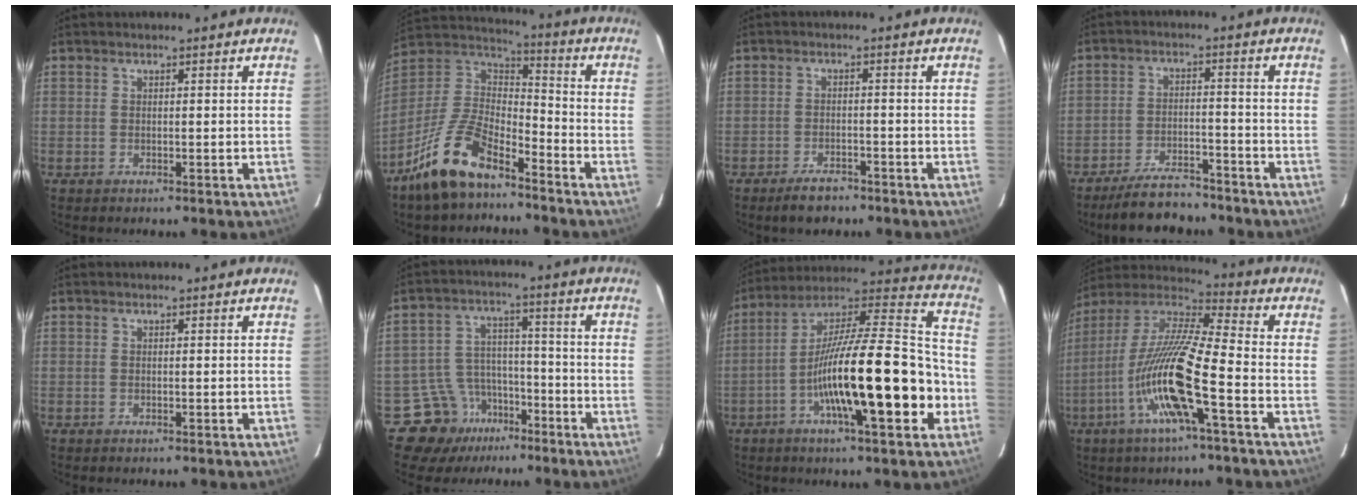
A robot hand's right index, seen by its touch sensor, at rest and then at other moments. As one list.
[{"total": 13.7, "force": [-9.7, 4.9, 8.3], "torque": [-0.179, 0.012, -0.188]}, {"total": 3.9, "force": [-3.0, 1.8, 1.8], "torque": [-0.035, 0.000, -0.045]}, {"total": 7.9, "force": [-7.1, 2.4, 2.6], "torque": [-0.048, -0.005, -0.122]}, {"total": 0.0}, {"total": 10.0, "force": [-6.0, 7.9, 1.1], "torque": [-0.018, 0.051, -0.086]}, {"total": 23.2, "force": [-6.4, 3.4, 22.0], "torque": [-0.342, 0.011, -0.103]}, {"total": 16.8, "force": [-5.7, 1.2, 15.8], "torque": [-0.324, -0.005, -0.112]}]